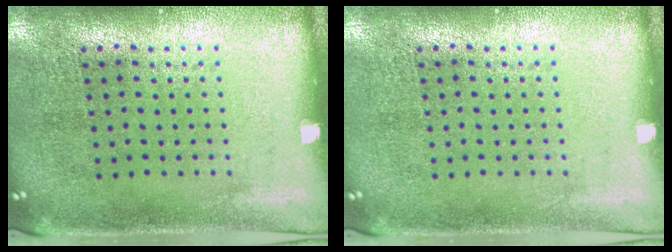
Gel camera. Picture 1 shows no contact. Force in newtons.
{"total": 0.0}